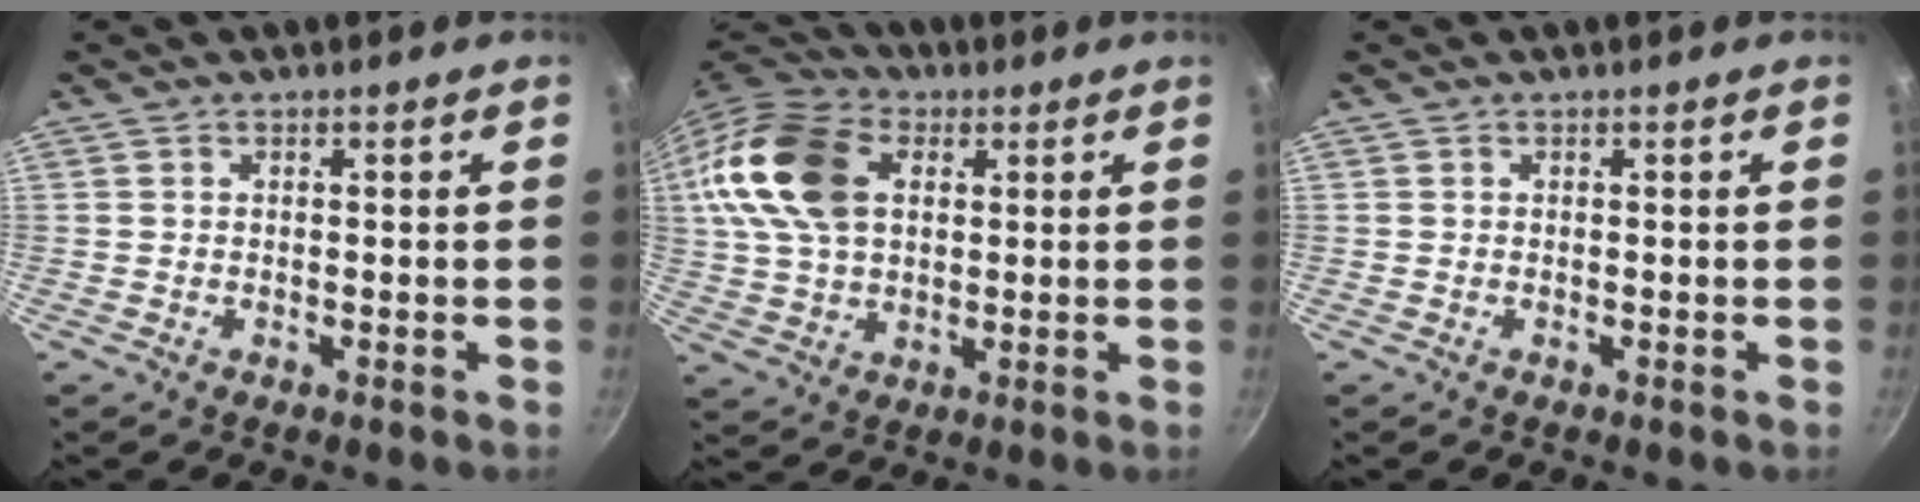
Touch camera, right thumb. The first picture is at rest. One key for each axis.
{"total": 18.3, "fx": 4.4, "fy": 12.4, "fz": 12.8, "tx": -0.238, "ty": 0.015, "tz": 0.072}
{"total": 0.0}